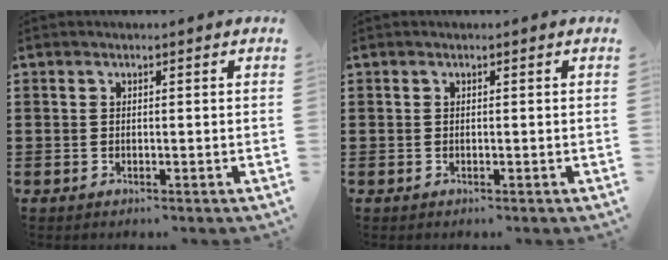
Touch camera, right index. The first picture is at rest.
{"total": 0.0}